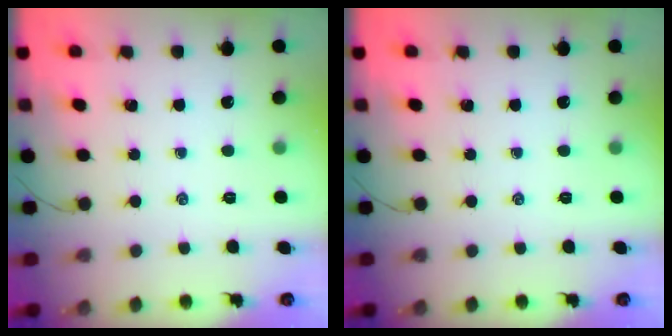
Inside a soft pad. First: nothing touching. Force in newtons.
{"total": 0.0}